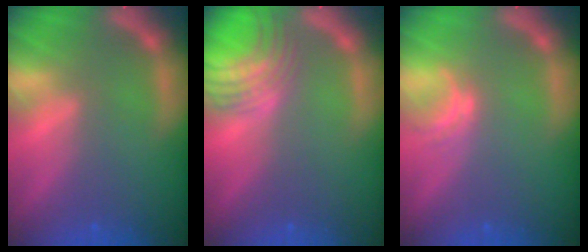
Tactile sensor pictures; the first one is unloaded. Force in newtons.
{"total": 7.0}
{"total": 1.5}